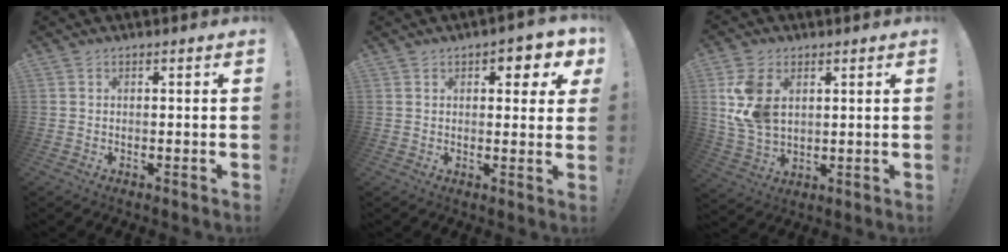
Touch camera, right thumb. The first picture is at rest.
{"total": 4.5, "force": [1.9, 2.5, 3.3], "torque": [-0.020, -0.012, 0.024]}
{"total": 12.2, "force": [3.6, 8.3, 8.1], "torque": [-0.159, -0.008, 0.071]}